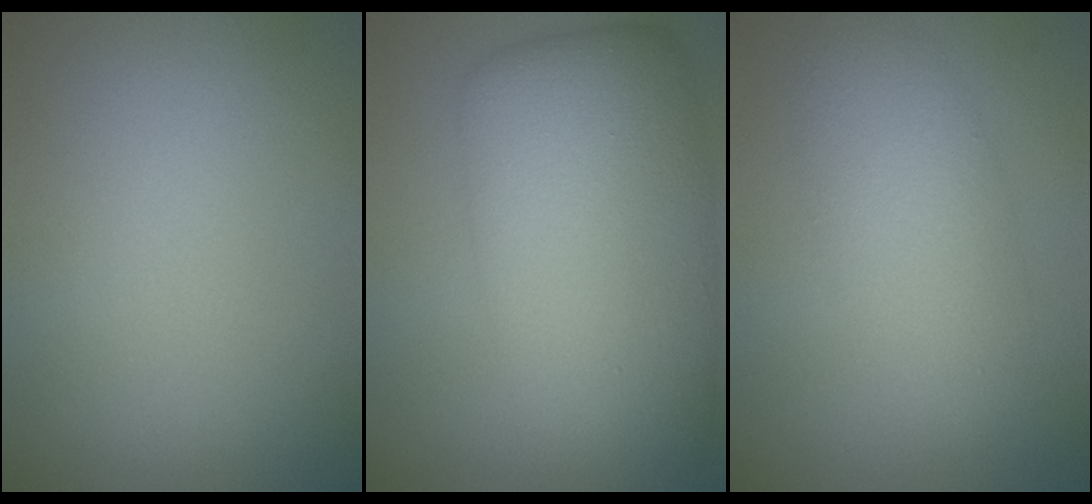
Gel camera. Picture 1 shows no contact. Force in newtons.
{"total": 11.6, "press": 11.6, "slide": 0.3}
{"total": 4.6, "press": 4.5, "slide": 0.3}